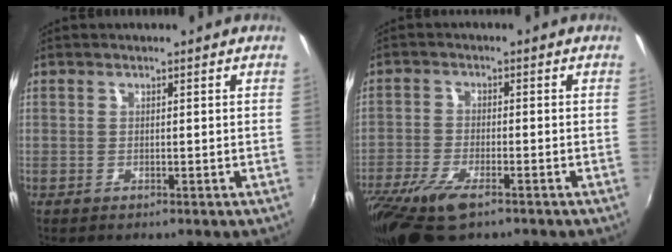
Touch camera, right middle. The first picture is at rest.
{"total": 12.9, "force": [-8.5, 4.5, 8.7], "torque": [-0.198, -0.044, -0.156]}